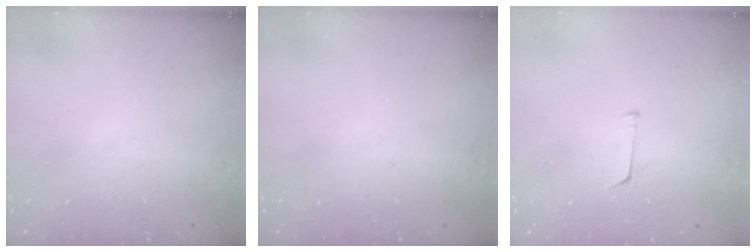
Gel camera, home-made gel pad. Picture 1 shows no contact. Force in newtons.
{"total": 0.0}
{"total": 4.6, "press": 4.6, "slide": 0.3}